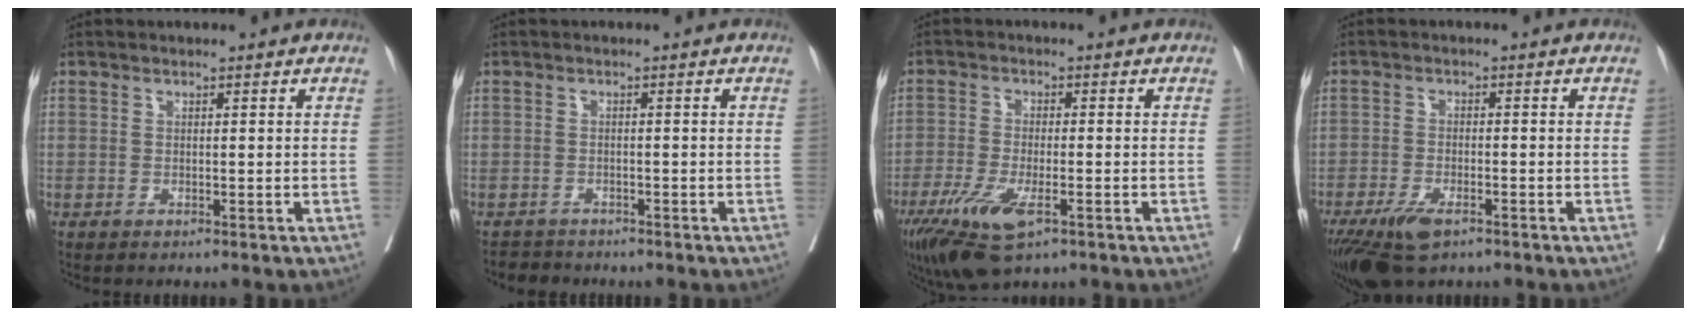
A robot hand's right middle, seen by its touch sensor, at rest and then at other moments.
{"total": 2.9, "force": [-2.8, 0.9, -0.3], "torque": [-0.006, -0.007, -0.047]}
{"total": 9.6, "force": [-5.3, 2.7, 7.5], "torque": [-0.143, -0.023, -0.089]}
{"total": 7.4, "force": [-4.9, 2.7, 4.8], "torque": [-0.087, -0.012, -0.084]}